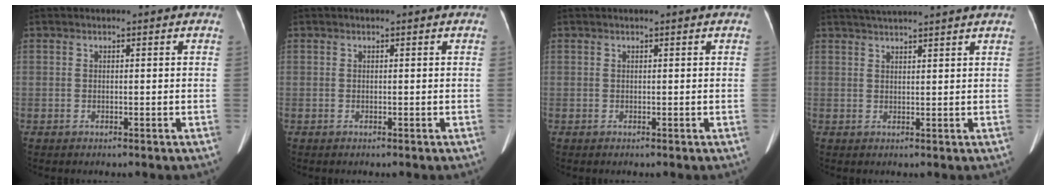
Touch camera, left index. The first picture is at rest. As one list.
[{"total": 0.0}, {"total": 0.0}, {"total": 7.2, "force": [6.4, -0.8, 3.1], "torque": [-0.048, 0.031, 0.088]}]